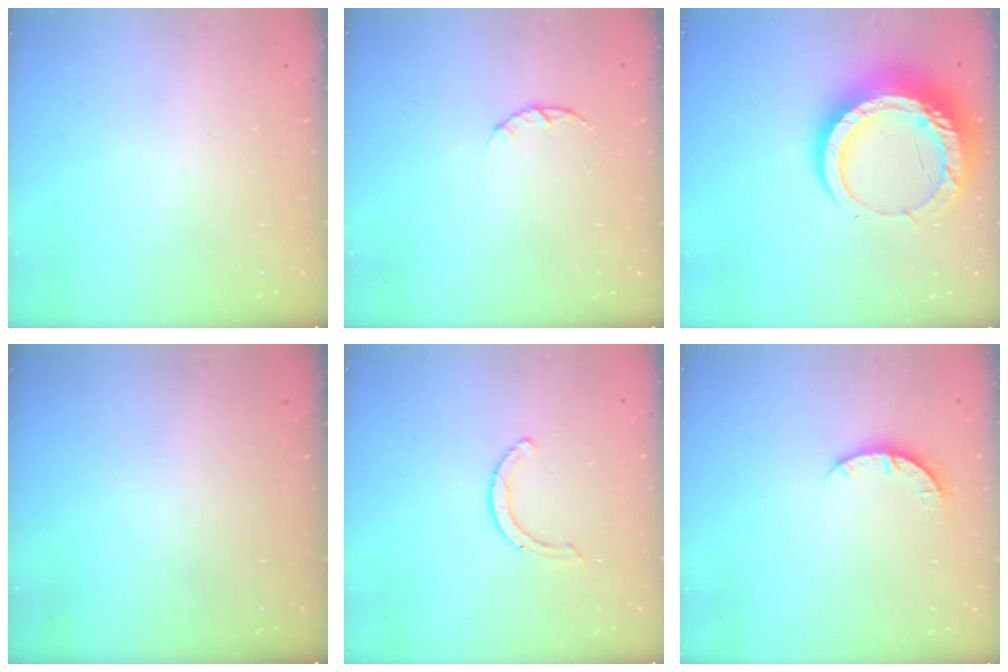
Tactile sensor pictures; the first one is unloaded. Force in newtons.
{"total": 1.4, "press": 1.3, "slide": 0.3}
{"total": 17.1, "press": 17.0, "slide": 1.6}
{"total": 0.0}
{"total": 2.9, "press": 2.9, "slide": 0.4}
{"total": 3.5, "press": 3.5, "slide": 0.4}